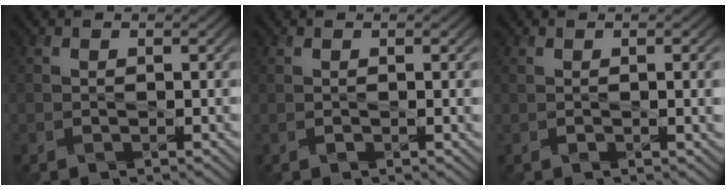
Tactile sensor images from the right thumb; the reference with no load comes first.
{"total": 0.9, "force": [0.2, 0.2, 0.8], "torque": [-0.015, -0.003, 0.006]}
{"total": 2.3, "force": [0.3, 0.5, 2.2], "torque": [-0.036, 0.002, 0.007]}